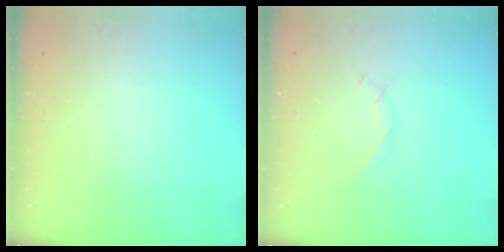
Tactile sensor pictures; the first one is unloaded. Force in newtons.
{"total": 3.8, "press": 3.7, "slide": 0.8}